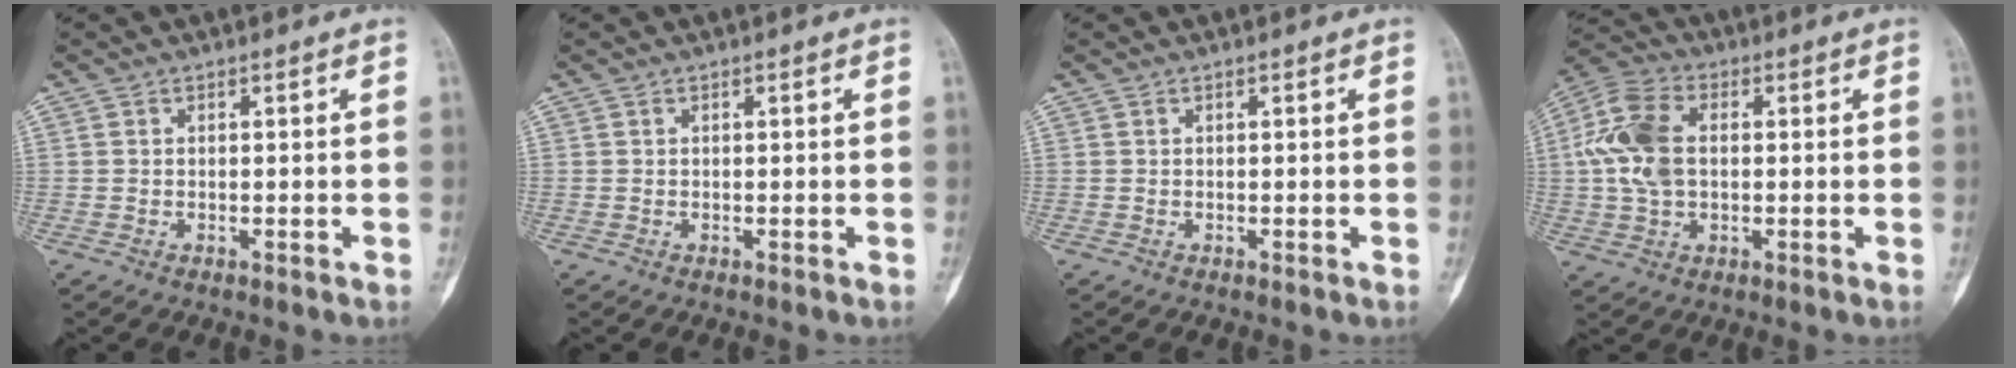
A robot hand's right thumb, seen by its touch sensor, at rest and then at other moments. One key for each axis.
{"total": 0.0}
{"total": 0.0}
{"total": 12.0, "fx": 1.1, "fy": 7.7, "fz": 9.1, "tx": -0.195, "ty": 0.021, "tz": 0.018}